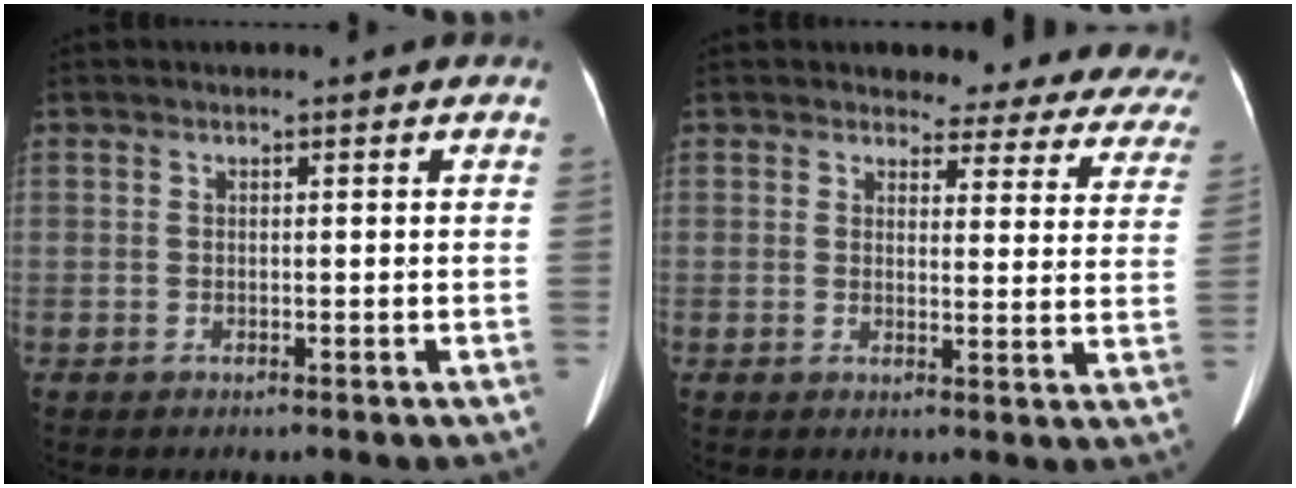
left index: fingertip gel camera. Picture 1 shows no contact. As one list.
[{"total": 15.3, "force": [14.0, 5.0, 3.6], "torque": [-0.001, -0.057, 0.119]}]